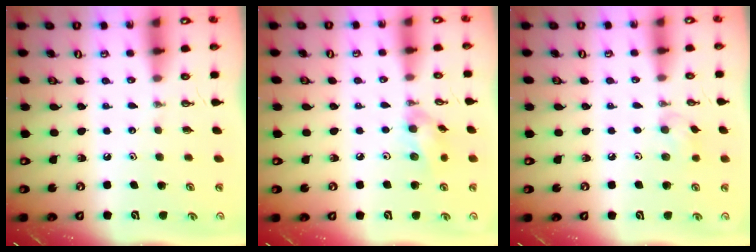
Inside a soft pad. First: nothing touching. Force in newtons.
{"total": 9.8, "press": 9.5, "slide": 2.3}
{"total": 6.4, "press": 6.1, "slide": 2.0}